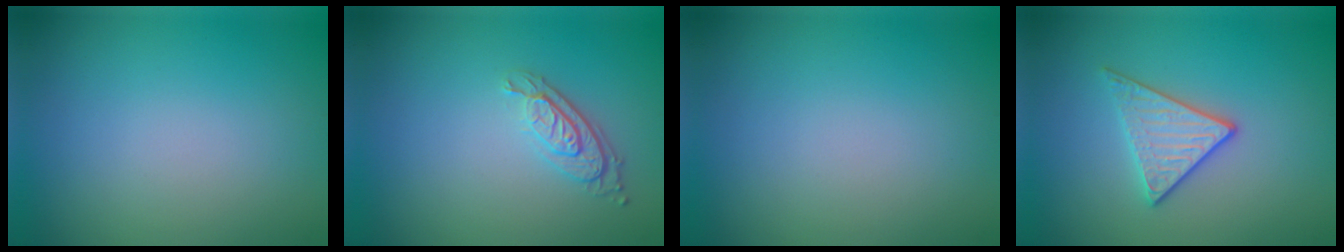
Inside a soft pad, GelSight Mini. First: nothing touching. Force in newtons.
{"total": 2.9, "press": 2.2, "slide": 1.9}
{"total": 0.0}
{"total": 2.8, "press": 2.6, "slide": 1.0}